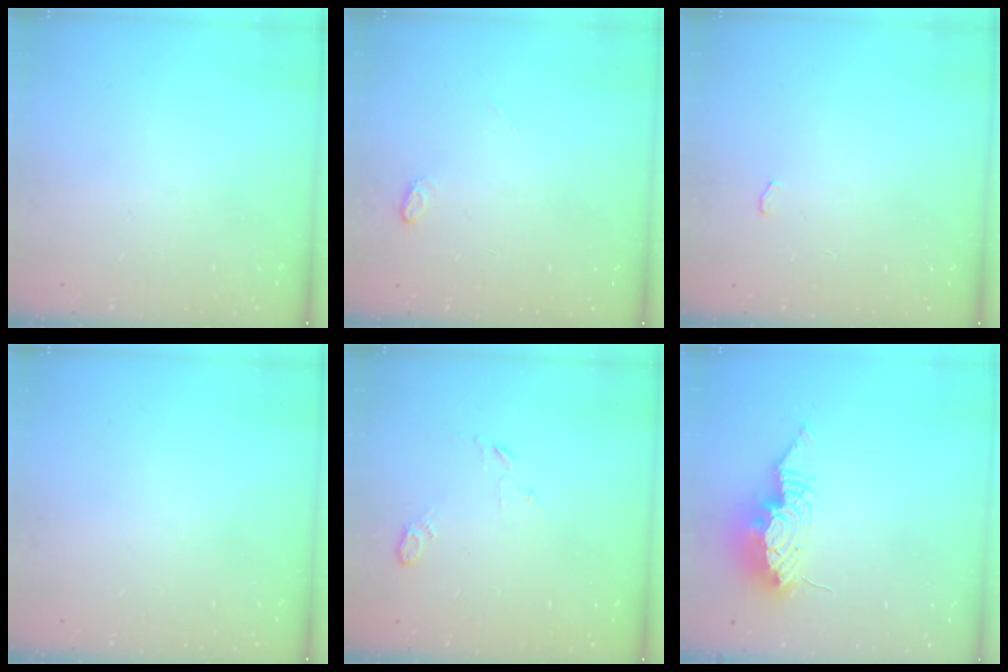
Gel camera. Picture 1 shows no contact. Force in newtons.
{"total": 3.8, "press": 3.8, "slide": 0.4}
{"total": 7.7, "press": 4.0, "slide": 6.6}
{"total": 0.0}
{"total": 4.1, "press": 4.0, "slide": 0.9}
{"total": 13.9, "press": 13.8, "slide": 1.2}